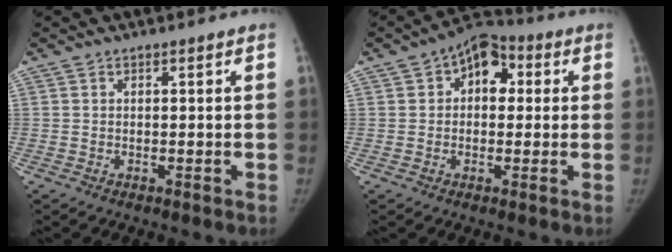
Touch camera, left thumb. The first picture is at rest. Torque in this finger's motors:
{"motor_torque": [-0.24, 0.42, 0.03, -0.10, 0.06]}